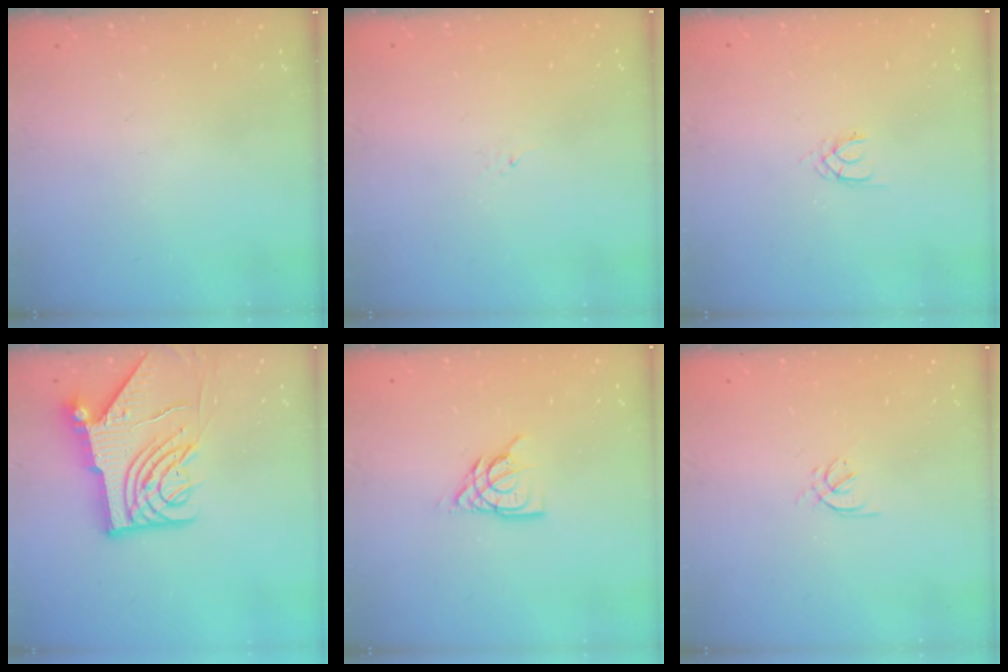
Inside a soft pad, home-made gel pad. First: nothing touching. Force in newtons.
{"total": 1.2, "press": 1.1, "slide": 0.2}
{"total": 1.3, "press": 1.2, "slide": 0.3}
{"total": 12.2, "press": 12.1, "slide": 1.5}
{"total": 10.2, "press": 10.1, "slide": 1.4}
{"total": 2.1, "press": 2.0, "slide": 0.6}